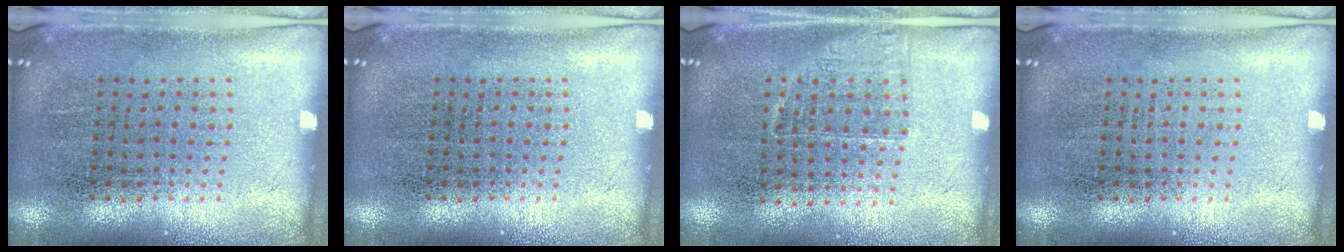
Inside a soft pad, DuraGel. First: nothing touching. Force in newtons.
{"total": 0.0}
{"total": 1.2, "press": 0.9, "slide": 0.7}
{"total": 0.0}